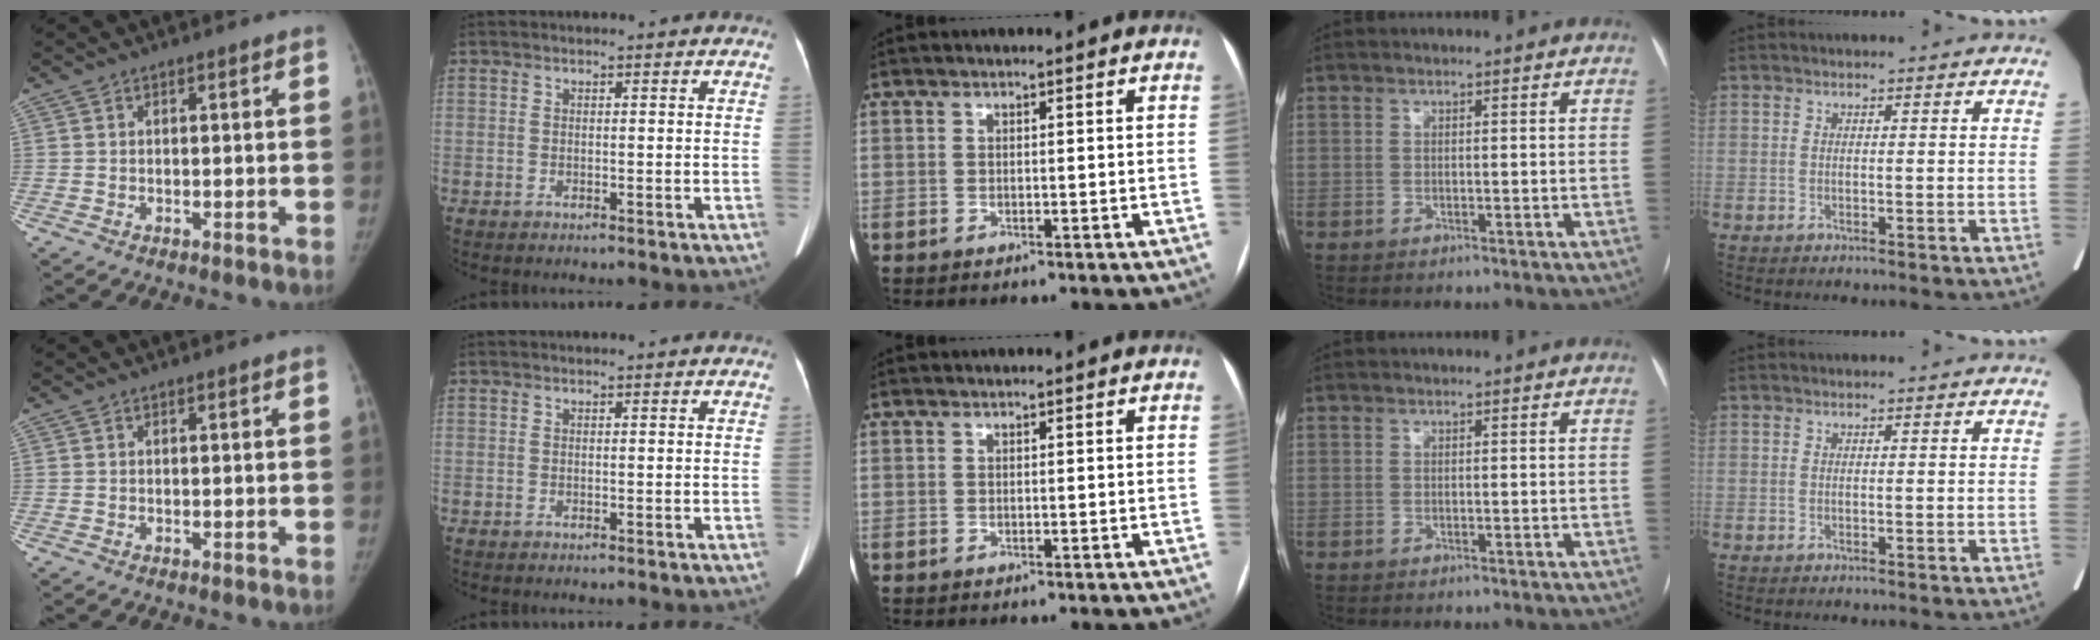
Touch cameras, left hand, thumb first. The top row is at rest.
{}